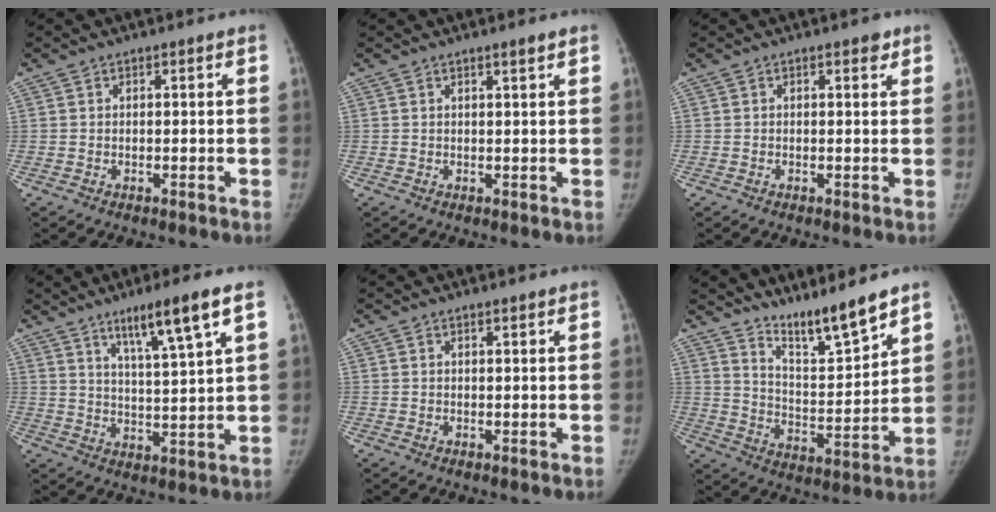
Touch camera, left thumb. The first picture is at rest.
{"total": 1.4, "force": [1.0, -0.1, 0.9], "torque": [-0.012, -0.008, 0.018]}
{"total": 1.4, "force": [0.9, 0.7, 0.8], "torque": [-0.002, -0.003, 0.009]}
{"total": 10.4, "force": [6.2, 0.2, 8.4], "torque": [-0.144, -0.032, 0.107]}
{"total": 1.1, "force": [1.0, 0.2, 0.5], "torque": [-0.004, -0.005, 0.016]}
{"total": 11.3, "force": [9.7, 1.0, 5.8], "torque": [-0.083, -0.078, 0.176]}